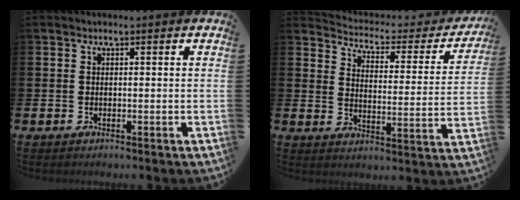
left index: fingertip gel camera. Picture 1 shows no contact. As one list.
[{"total": 3.8, "force": [3.4, 1.6, 0.8], "torque": [-0.040, -0.033, 0.048]}]